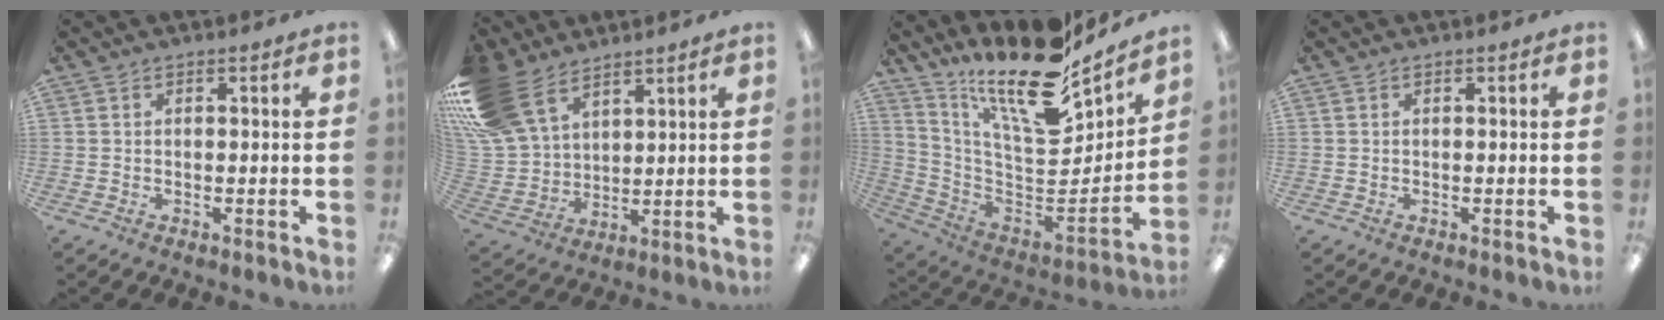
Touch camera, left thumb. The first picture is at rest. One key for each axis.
{"total": 17.9, "fx": 11.0, "fy": 11.3, "fz": 8.6, "tx": -0.201, "ty": -0.044, "tz": 0.214}
{"total": 19.9, "fx": 15.0, "fy": 6.0, "fz": 11.6, "tx": -0.192, "ty": -0.125, "tz": 0.253}
{"total": 0.0}